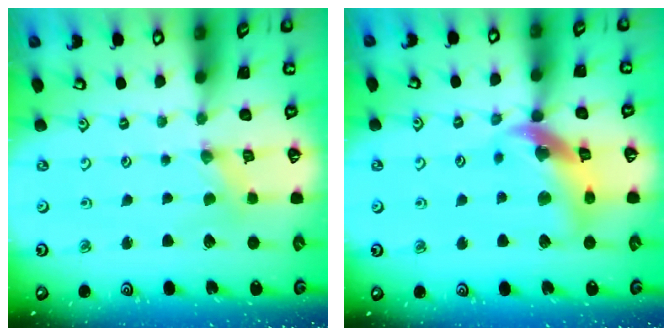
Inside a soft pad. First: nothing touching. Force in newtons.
{"total": 14.9, "press": 14.8, "slide": 1.8}